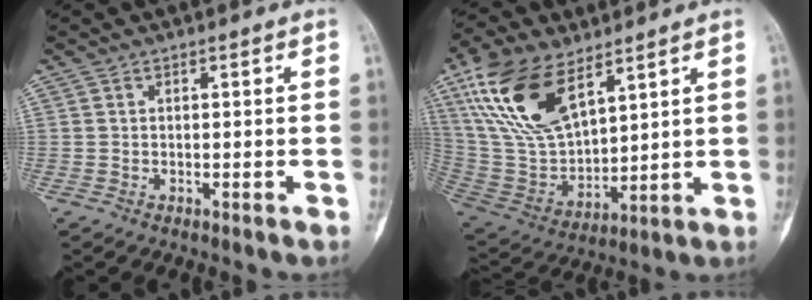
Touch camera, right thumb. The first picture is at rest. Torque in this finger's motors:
{"motor_torque": [-0.62, 4.07, 0.98, -0.15, 0.57]}